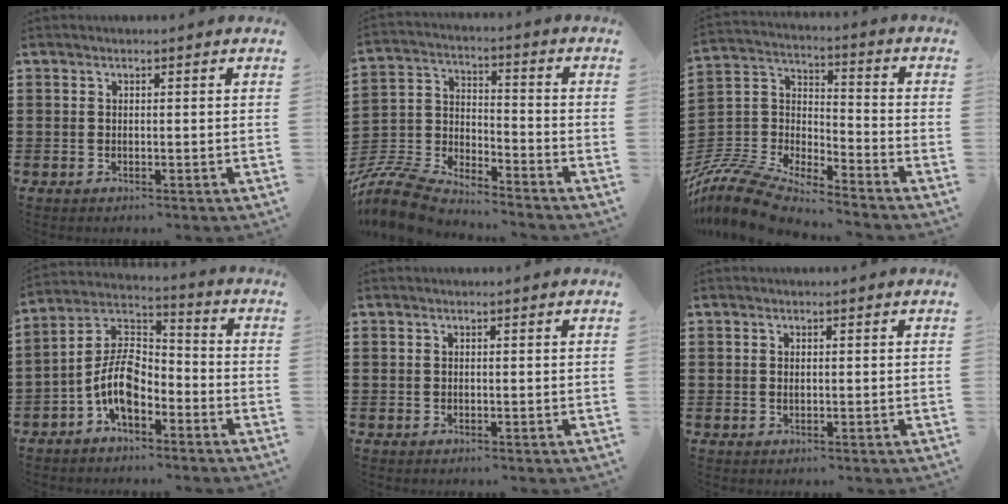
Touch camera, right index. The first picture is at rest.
{"total": 8.1, "force": [-7.8, 1.5, 1.8], "torque": [-0.068, -0.004, -0.164]}
{"total": 9.8, "force": [-9.2, 1.8, 2.9], "torque": [-0.093, 0.000, -0.193]}
{"total": 9.0, "force": [-4.0, 4.5, 6.6], "torque": [-0.166, -0.007, -0.085]}
{"total": 0.0}
{"total": 1.1, "force": [0.1, 0.5, 1.0], "torque": [-0.021, 0.003, 0.000]}